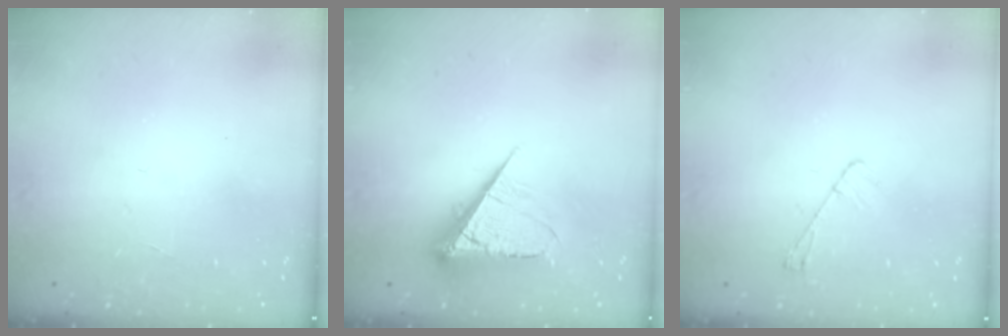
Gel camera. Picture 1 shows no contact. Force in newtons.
{"total": 8.8, "press": 8.8, "slide": 0.9}
{"total": 4.4, "press": 4.4, "slide": 0.6}